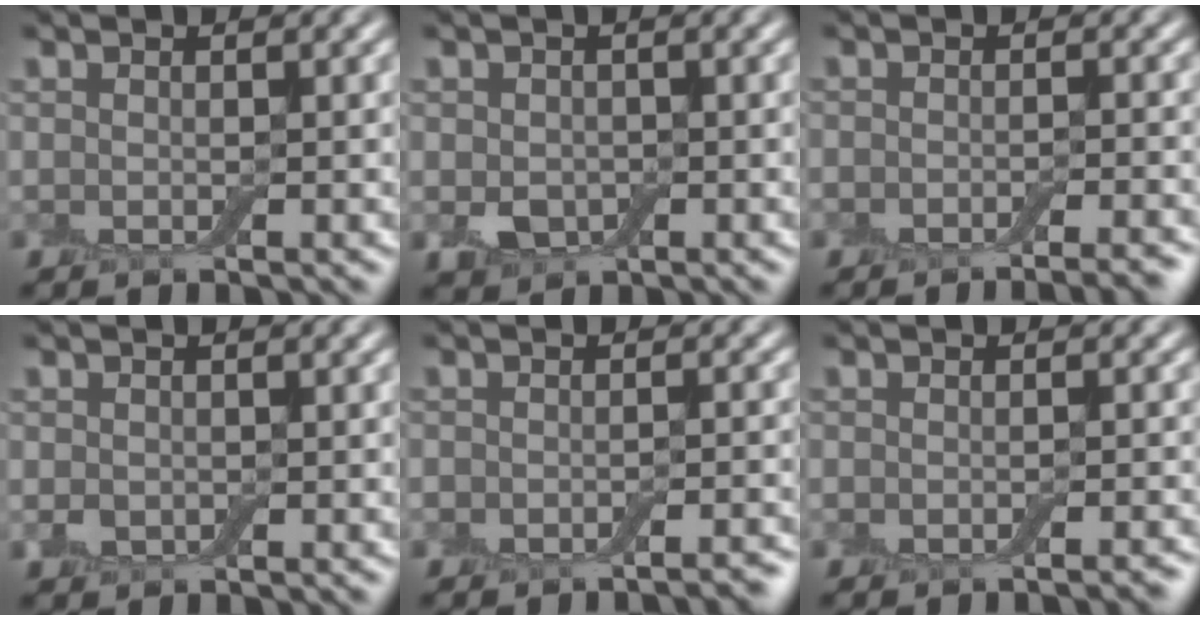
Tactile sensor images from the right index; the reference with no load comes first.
{"total": 2.4, "force": [-0.4, 1.9, 1.4], "torque": [-0.028, -0.006, -0.010]}
{"total": 5.1, "force": [-4.0, 1.6, 2.8], "torque": [-0.024, 0.000, -0.038]}
{"total": 1.3, "force": [-0.3, 1.1, 0.6], "torque": [-0.010, -0.003, -0.010]}
{"total": 2.9, "force": [-2.6, 0.7, 1.0], "torque": [-0.010, -0.002, -0.034]}
{"total": 1.6, "force": [-1.4, 0.4, 0.7], "torque": [-0.007, -0.002, -0.019]}